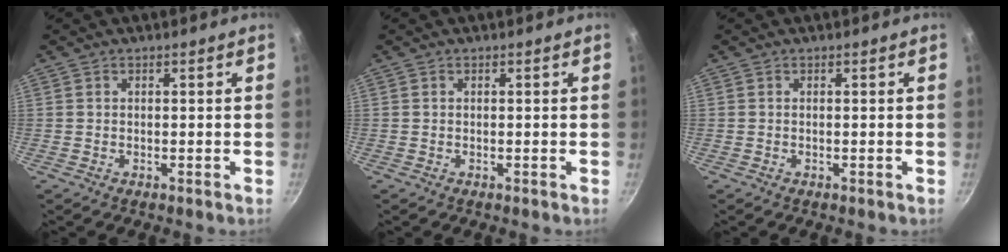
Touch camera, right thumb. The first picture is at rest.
{"total": 0.0}
{"total": 0.0}